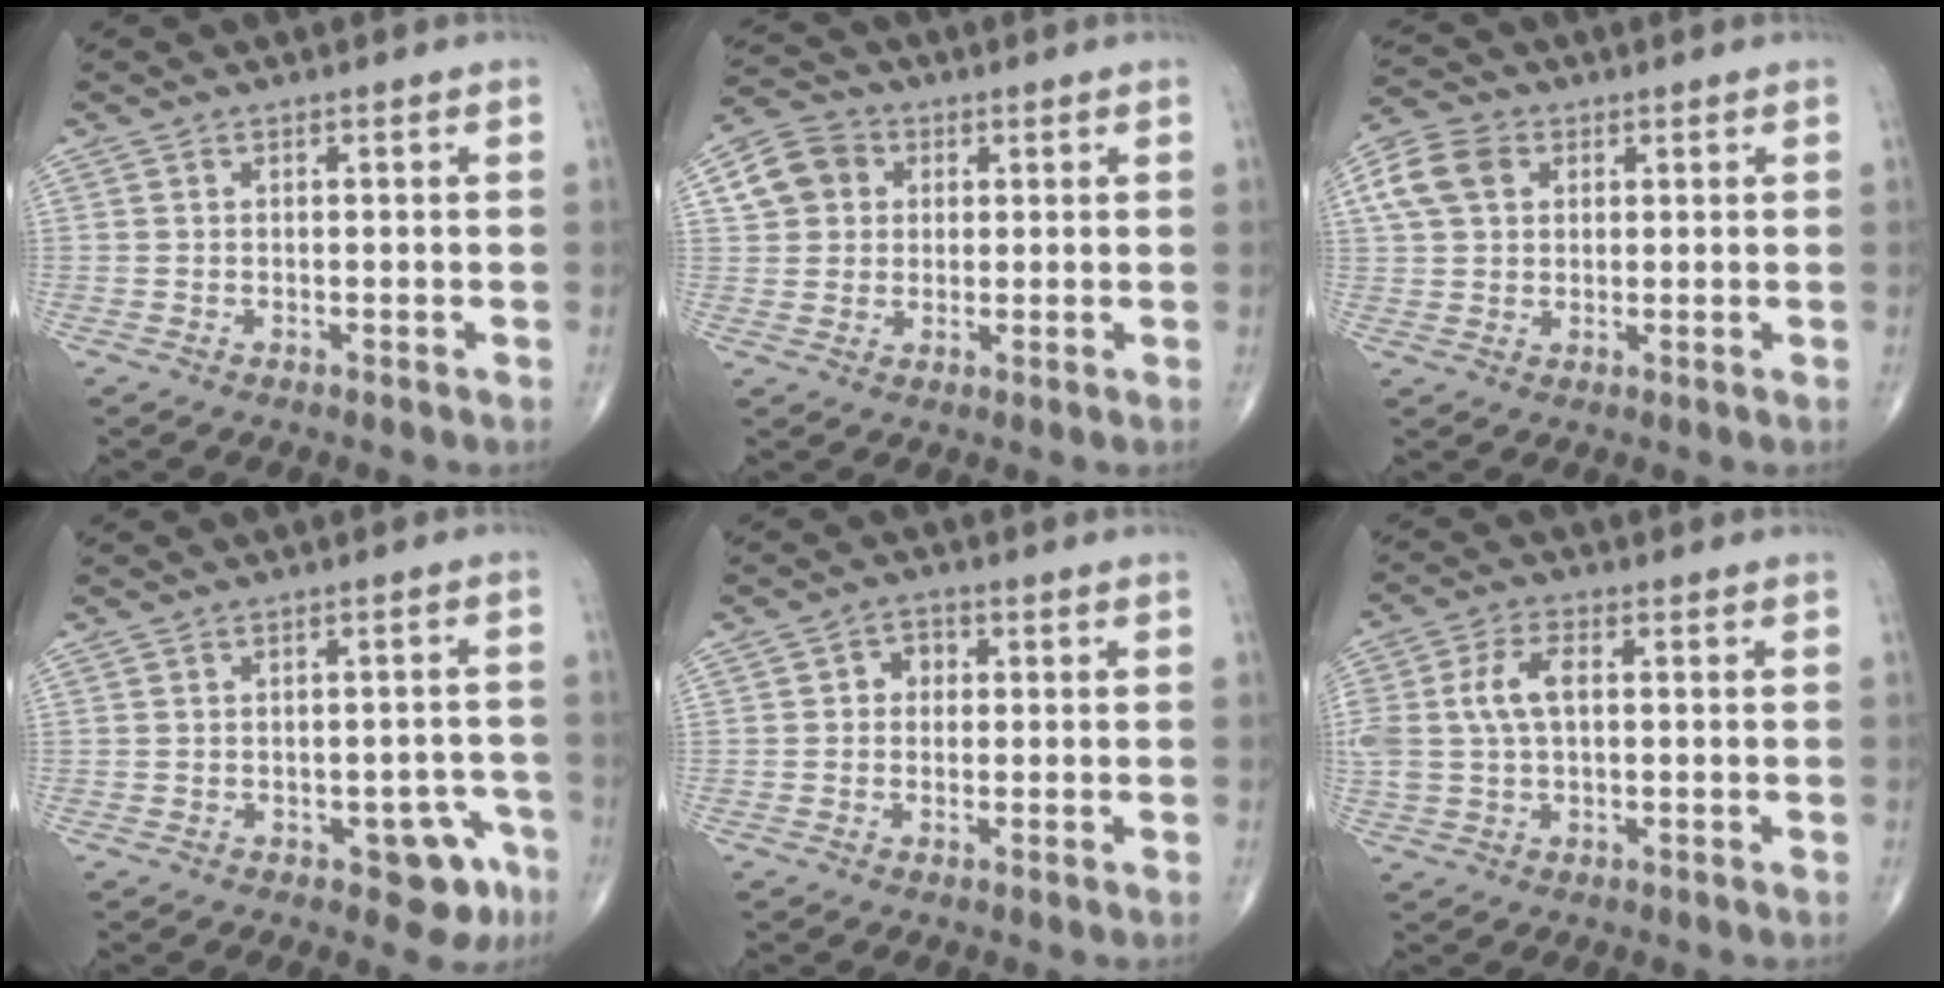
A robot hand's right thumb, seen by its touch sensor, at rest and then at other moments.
{"total": 7.7, "force": [1.9, 6.8, 3.1], "torque": [-0.039, 0.005, 0.027]}
{"total": 8.3, "force": [2.6, 6.2, 4.9], "torque": [-0.093, 0.011, 0.046]}
{"total": 6.3, "force": [-3.2, 3.4, 4.2], "torque": [-0.019, 0.022, -0.035]}
{"total": 2.9, "force": [0.2, 2.5, 1.5], "torque": [-0.003, 0.010, -0.004]}
{"total": 8.0, "force": [0.9, 4.5, 6.5], "torque": [-0.151, 0.018, 0.020]}